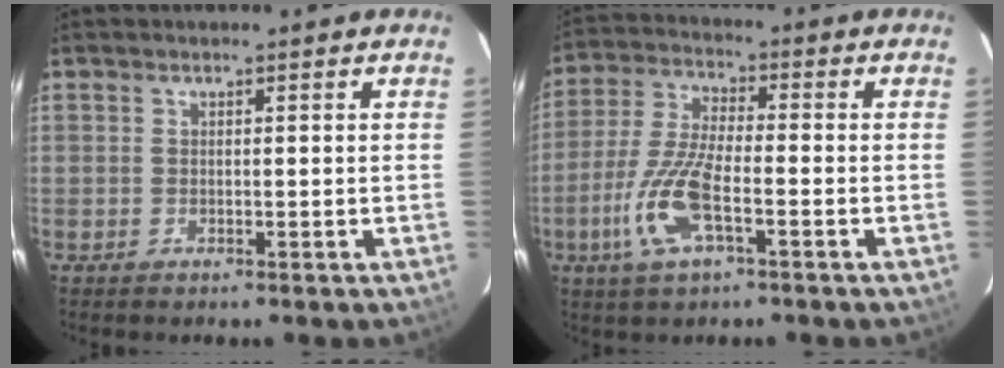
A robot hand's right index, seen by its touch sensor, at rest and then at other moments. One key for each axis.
{"total": 11.6, "fx": -4.5, "fy": 3.7, "fz": 10.0, "tx": -0.222, "ty": -0.004, "tz": -0.090}